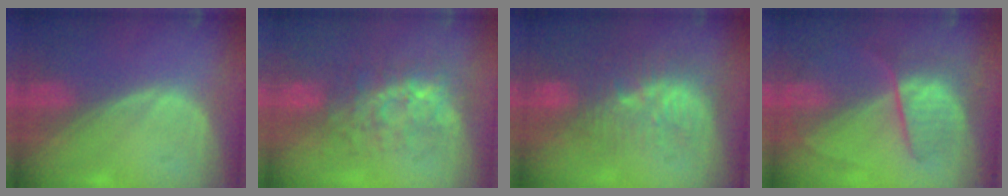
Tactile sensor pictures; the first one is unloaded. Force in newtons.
{"total": 7.7, "press": 7.4, "slide": 1.8}
{"total": 9.2, "press": 8.8, "slide": 2.5}
{"total": 6.4, "press": 6.4, "slide": 0.8}